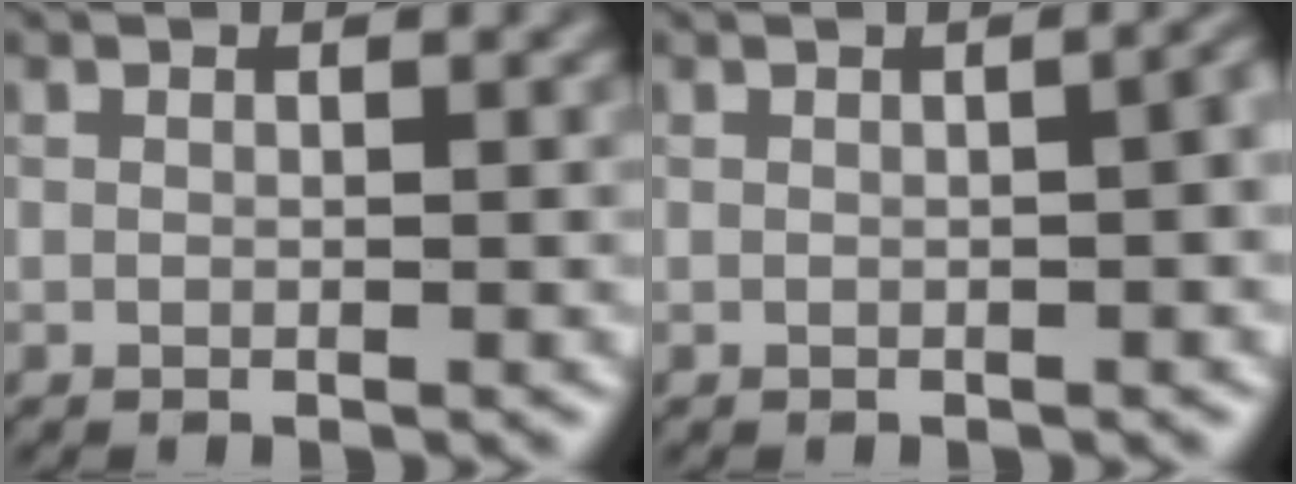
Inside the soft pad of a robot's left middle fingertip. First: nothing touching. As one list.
[{"total": 3.4, "force": [0.1, 1.5, 3.0], "torque": [-0.014, 0.011, 0.004]}]